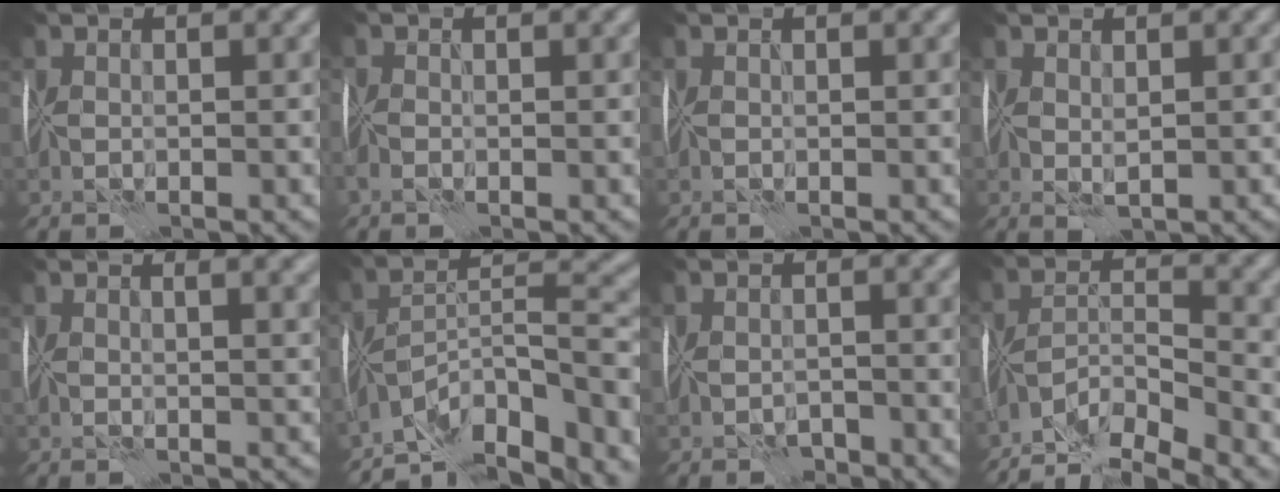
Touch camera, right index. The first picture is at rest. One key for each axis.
{"total": 1.4, "fx": -0.9, "fy": 0.6, "fz": 0.9, "tx": -0.023, "ty": -0.004, "tz": -0.022}
{"total": 1.2, "fx": -0.3, "fy": -1.0, "fz": -0.5, "tx": 0.015, "ty": -0.004, "tz": -0.005}
{"total": 0.7, "fx": 0.4, "fy": 0.0, "fz": 0.6, "tx": -0.013, "ty": -0.006, "tz": 0.011}
{"total": 3.5, "fx": 2.0, "fy": 0.8, "fz": 2.7, "tx": -0.023, "ty": 0.000, "tz": 0.033}
{"total": 11.3, "fx": -9.4, "fy": 2.1, "fz": 5.8, "tx": -0.063, "ty": 0.003, "tz": -0.163}
{"total": 2.3, "fx": -2.1, "fy": 0.9, "fz": 0.4, "tx": -0.002, "ty": -0.007, "tz": -0.036}
{"total": 6.9, "fx": -5.9, "fy": 0.2, "fz": 3.4, "tx": -0.039, "ty": -0.008, "tz": -0.112}